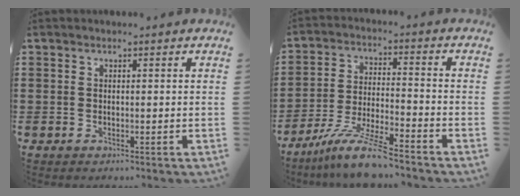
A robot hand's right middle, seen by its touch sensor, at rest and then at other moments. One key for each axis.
{"total": 9.3, "fx": -7.8, "fy": 0.2, "fz": 4.9, "tx": -0.103, "ty": -0.004, "tz": -0.154}